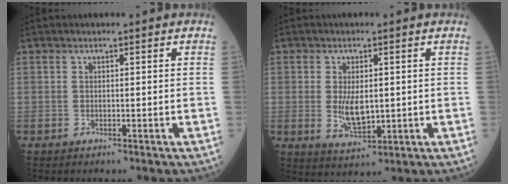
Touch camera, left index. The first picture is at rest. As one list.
[{"total": 5.2, "force": [-0.1, 2.3, 4.7], "torque": [-0.093, -0.013, 0.005]}]